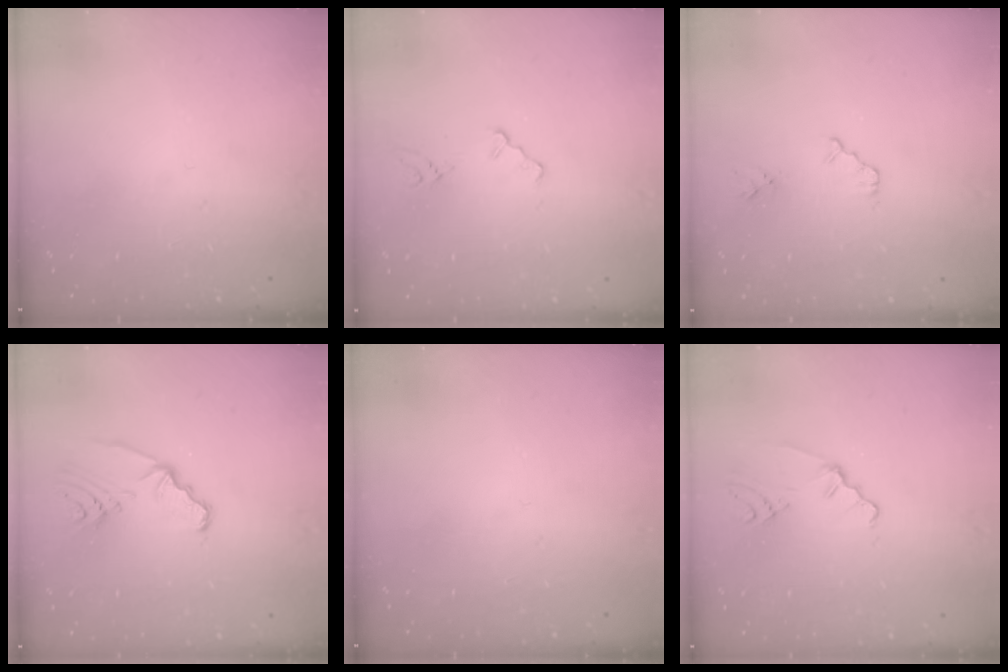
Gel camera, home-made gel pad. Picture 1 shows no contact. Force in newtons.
{"total": 1.5, "press": 1.5, "slide": 0.3}
{"total": 2.3, "press": 2.3, "slide": 0.4}
{"total": 6.8, "press": 5.7, "slide": 3.7}
{"total": 0.0}
{"total": 1.8, "press": 1.7, "slide": 0.5}